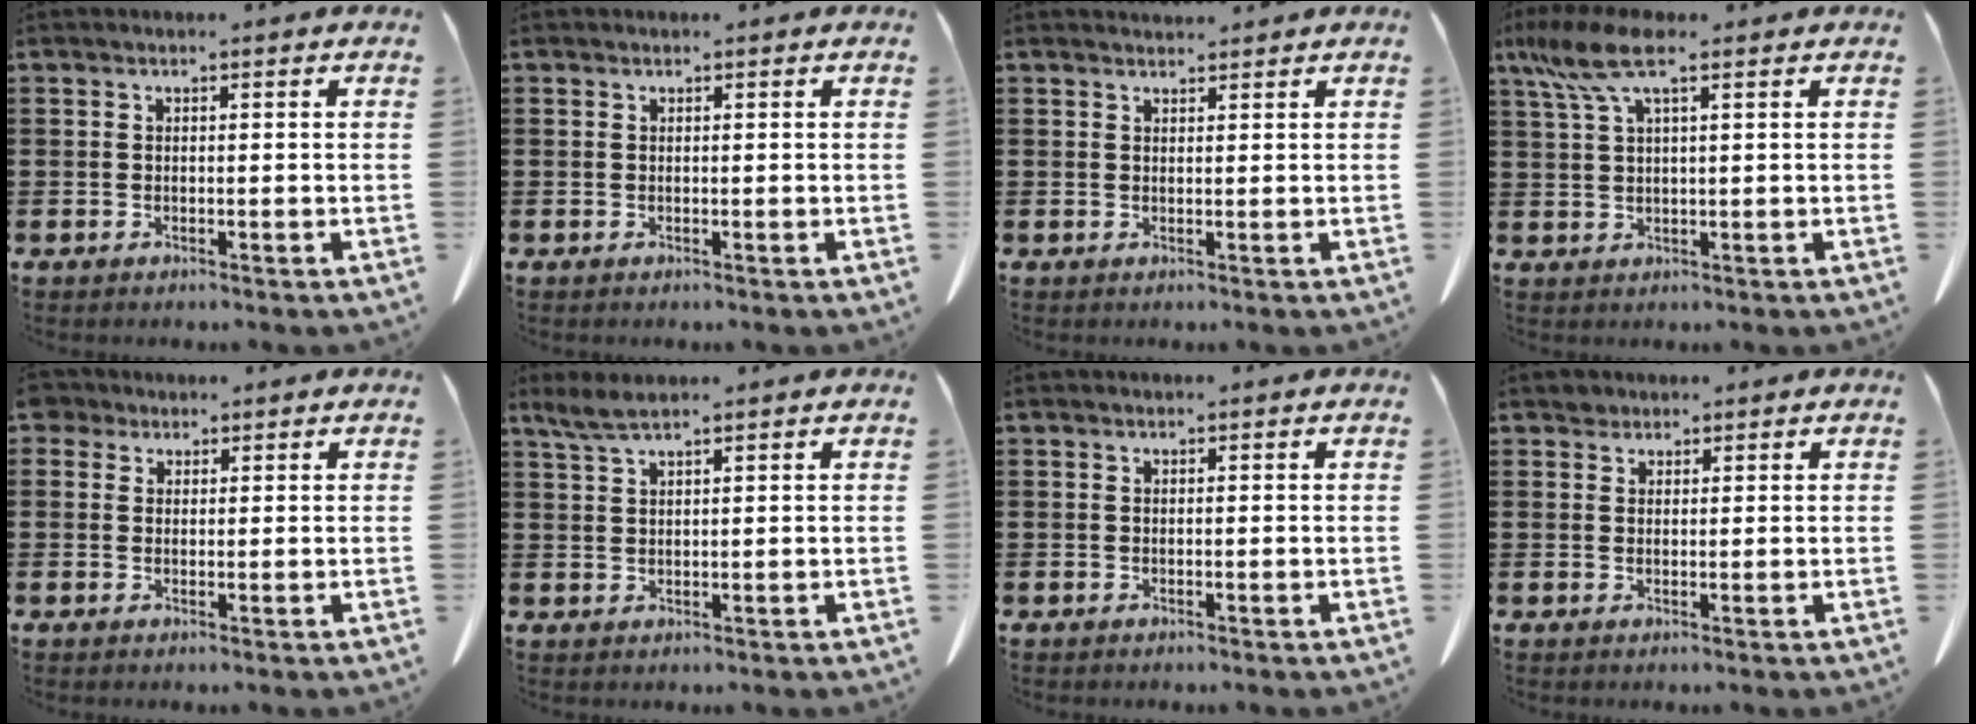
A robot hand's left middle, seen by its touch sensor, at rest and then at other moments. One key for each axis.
{"total": 0.0}
{"total": 1.2, "fx": 1.2, "fy": 0.2, "fz": 0.1, "tx": -0.004, "ty": 0.000, "tz": 0.024}
{"total": 7.0, "fx": 3.7, "fy": 1.8, "fz": 5.6, "tx": -0.132, "ty": -0.003, "tz": 0.061}
{"total": 2.2, "fx": 1.5, "fy": 1.5, "fz": 0.6, "tx": -0.018, "ty": 0.008, "tz": 0.029}
{"total": 2.8, "fx": 2.1, "fy": 0.4, "fz": 1.7, "tx": -0.039, "ty": 0.002, "tz": 0.039}
{"total": 0.0}
{"total": 1.5, "fx": 1.3, "fy": 0.8, "fz": -0.1, "tx": 0.006, "ty": -0.002, "tz": 0.024}